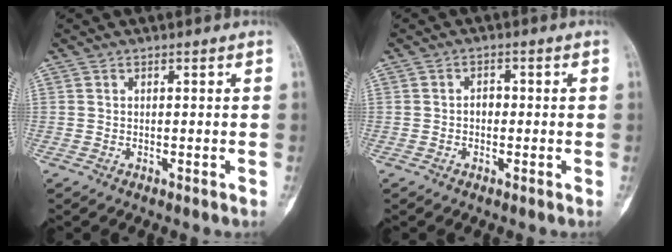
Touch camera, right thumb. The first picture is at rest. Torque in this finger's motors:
{"motor_torque": [0.71, 0.43, 0.19, 0.01, 0.03]}